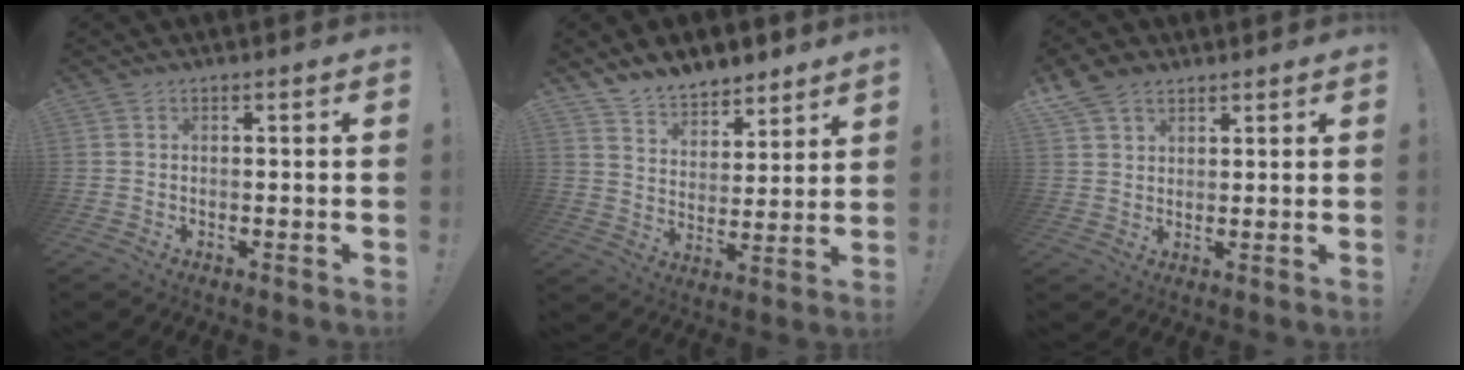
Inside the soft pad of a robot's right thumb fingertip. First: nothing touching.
{"total": 9.3, "force": [8.4, 3.6, 1.4], "torque": [-0.036, -0.065, 0.163]}
{"total": 7.2, "force": [4.9, 4.5, 2.6], "torque": [-0.049, -0.018, 0.097]}